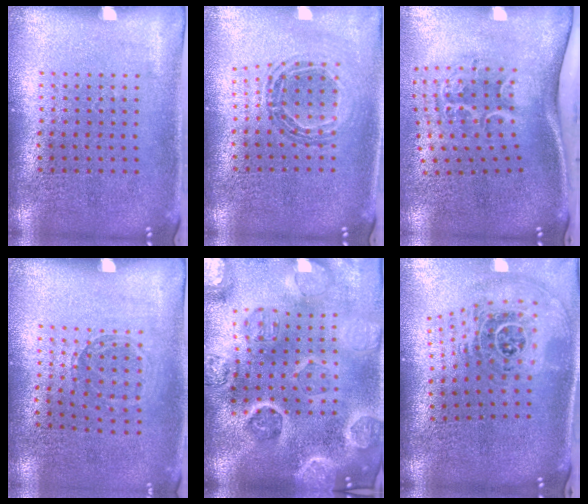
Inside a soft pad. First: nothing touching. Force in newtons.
{"total": 0.8, "press": 0.8, "slide": 0.1}
{"total": 2.2, "press": 1.3, "slide": 1.8}
{"total": 0.8, "press": 0.8, "slide": 0.1}
{"total": 4.8, "press": 4.3, "slide": 2.2}
{"total": 1.9, "press": 1.5, "slide": 1.2}